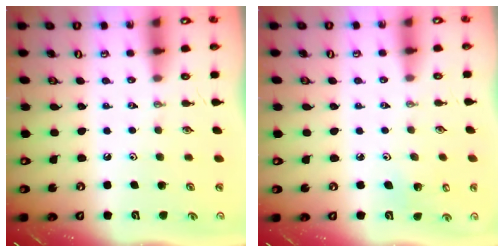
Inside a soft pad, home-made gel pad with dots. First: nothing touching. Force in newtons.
{"total": 2.9, "press": 2.8, "slide": 1.0}